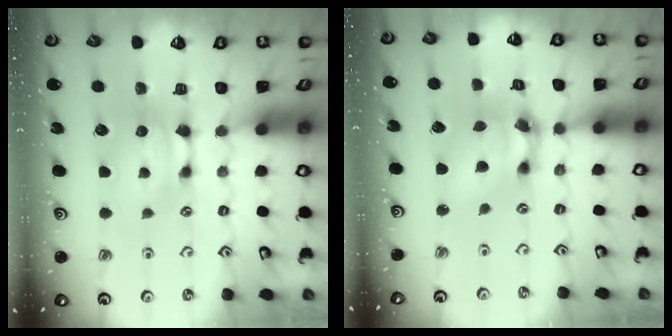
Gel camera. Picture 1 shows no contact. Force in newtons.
{"total": 6.9, "press": 6.5, "slide": 2.2}